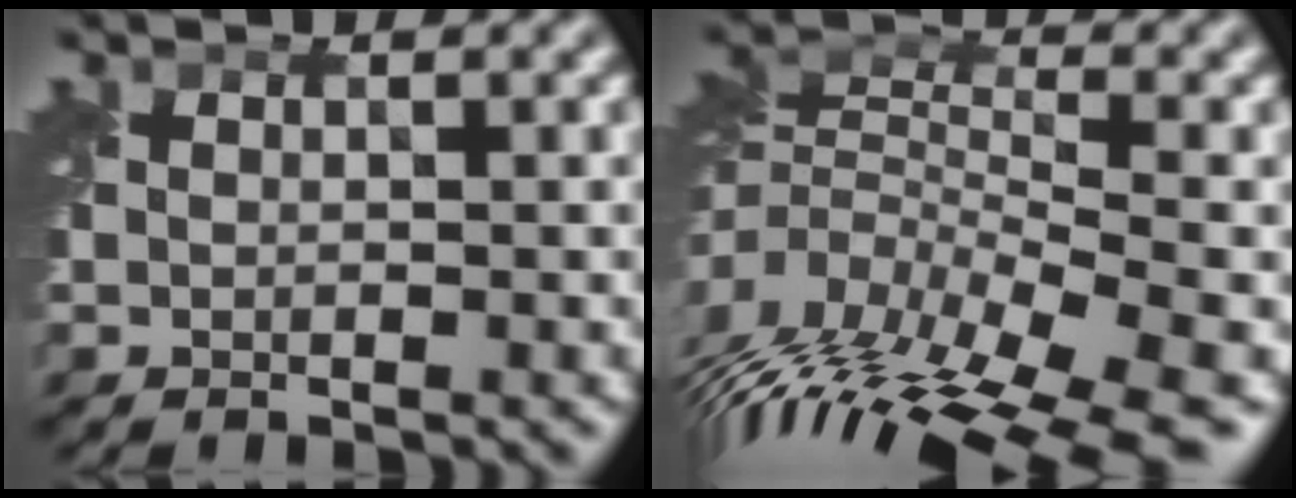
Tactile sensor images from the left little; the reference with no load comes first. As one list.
[{"total": 12.1, "force": [-6.9, 3.8, 9.2], "torque": [-0.185, 0.011, -0.112]}]